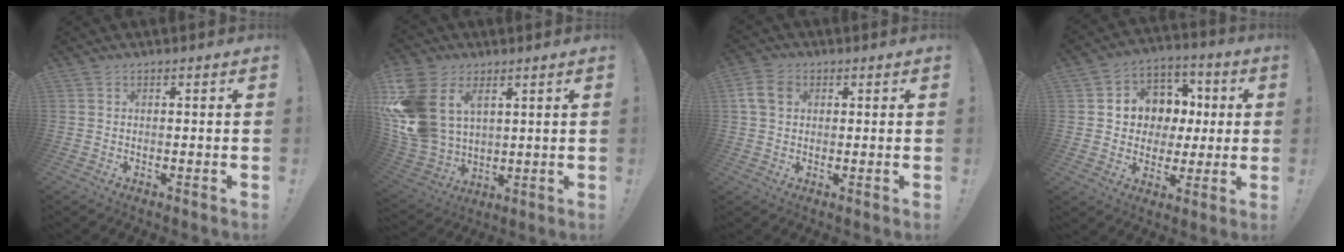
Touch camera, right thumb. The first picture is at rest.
{"total": 17.4, "force": [5.8, 12.7, 10.3], "torque": [-0.223, -0.026, 0.112]}
{"total": 7.4, "force": [2.0, 5.5, 4.4], "torque": [-0.080, 0.008, 0.043]}
{"total": 9.7, "force": [0.7, 9.3, 2.8], "torque": [-0.038, -0.002, 0.031]}